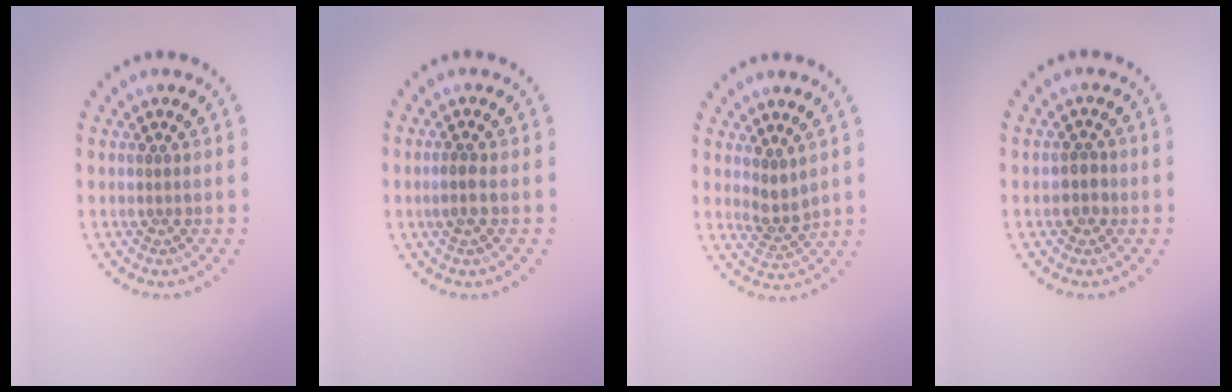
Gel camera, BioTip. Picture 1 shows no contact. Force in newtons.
{"total": 1.4, "press": 1.3, "slide": 0.5}
{"total": 1.9, "press": 1.6, "slide": 1.0}
{"total": 1.8, "press": 1.7, "slide": 0.6}